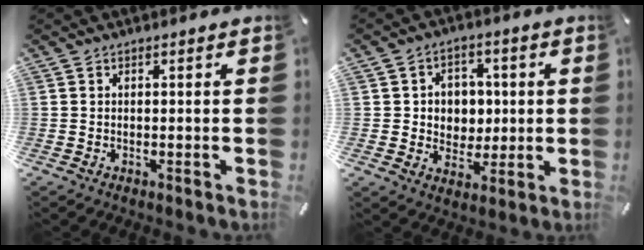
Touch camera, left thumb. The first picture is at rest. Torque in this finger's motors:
{"motor_torque": [-0.21, 0.62, 0.45, 0.28, 0.06]}